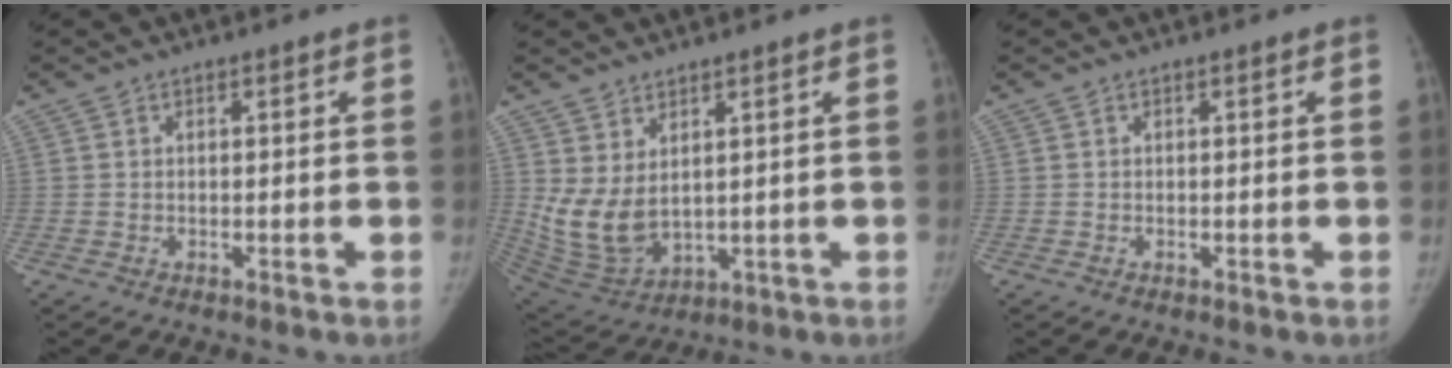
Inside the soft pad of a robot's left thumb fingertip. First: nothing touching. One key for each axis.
{"total": 9.5, "fx": 2.7, "fy": 5.4, "fz": 7.3, "tx": -0.141, "ty": -0.023, "tz": 0.076}
{"total": 0.0}